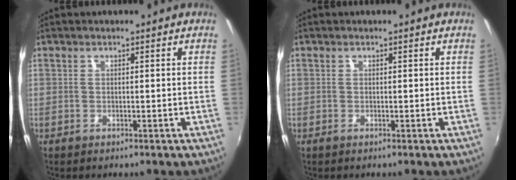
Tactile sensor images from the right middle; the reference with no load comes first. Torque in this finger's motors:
{"motor_torque": [0.37, -0.09, 0.05, 0.00]}